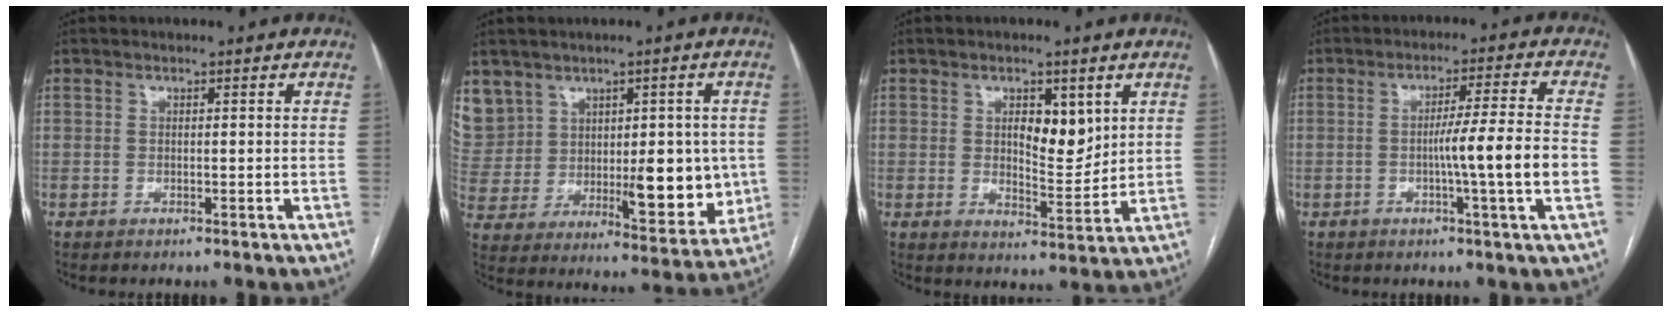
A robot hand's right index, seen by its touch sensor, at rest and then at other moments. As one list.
[{"total": 17.8, "force": [5.0, 12.9, 11.3], "torque": [-0.214, 0.037, 0.134]}, {"total": 6.4, "force": [2.3, 2.7, 5.3], "torque": [-0.081, -0.006, 0.042]}, {"total": 9.0, "force": [-1.7, -1.4, 8.7], "torque": [-0.135, -0.001, -0.027]}]